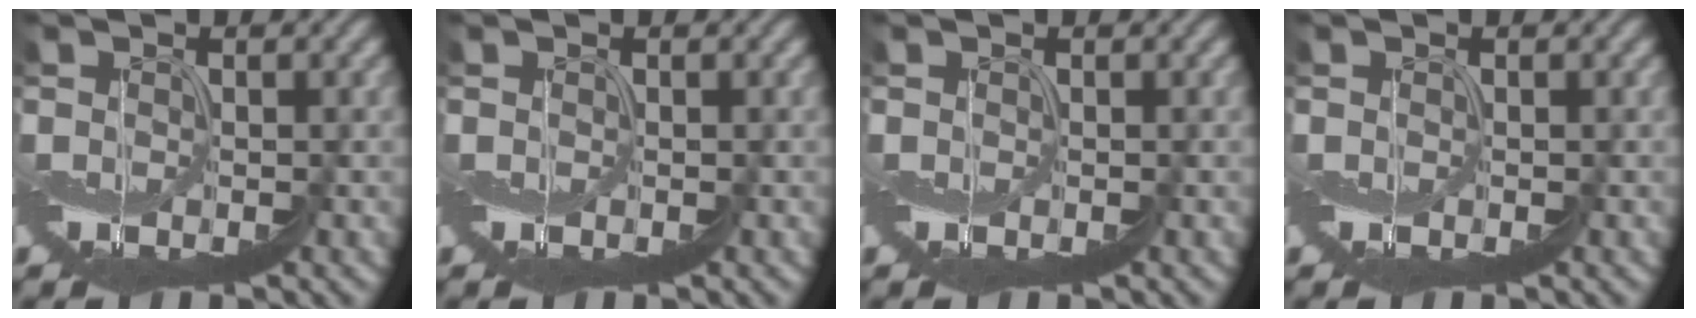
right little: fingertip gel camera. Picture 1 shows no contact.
{"total": 0.0}
{"total": 0.0}
{"total": 0.0}